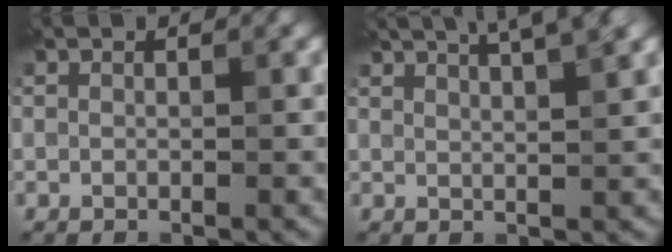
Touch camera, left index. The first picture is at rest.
{"total": 6.8, "force": [4.7, 2.0, 4.6], "torque": [-0.035, 0.036, 0.037]}